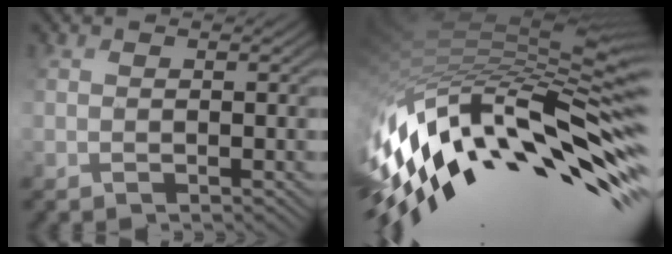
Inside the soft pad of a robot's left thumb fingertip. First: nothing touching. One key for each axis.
{"total": 16.1, "fx": -6.3, "fy": 6.1, "fz": 13.5, "tx": -0.277, "ty": -0.009, "tz": -0.102}